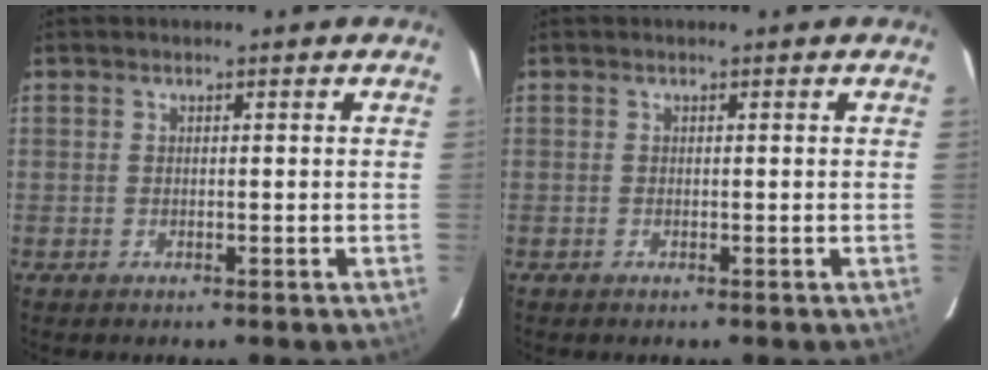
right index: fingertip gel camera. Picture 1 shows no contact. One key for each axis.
{"total": 0.0}